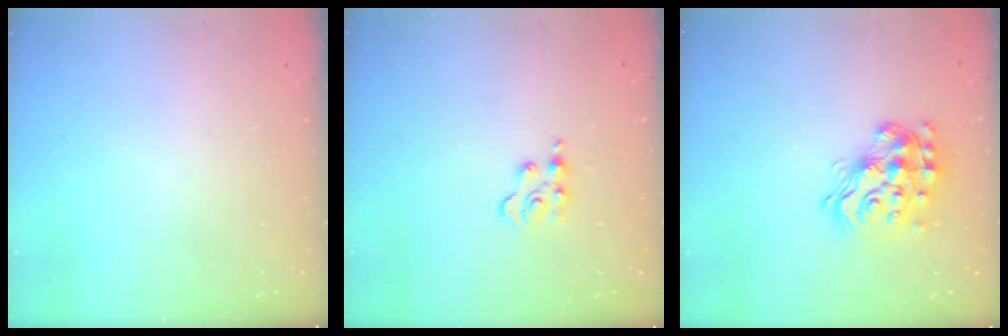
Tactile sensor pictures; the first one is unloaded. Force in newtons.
{"total": 3.5, "press": 3.5, "slide": 0.4}
{"total": 16.9, "press": 16.9, "slide": 1.4}